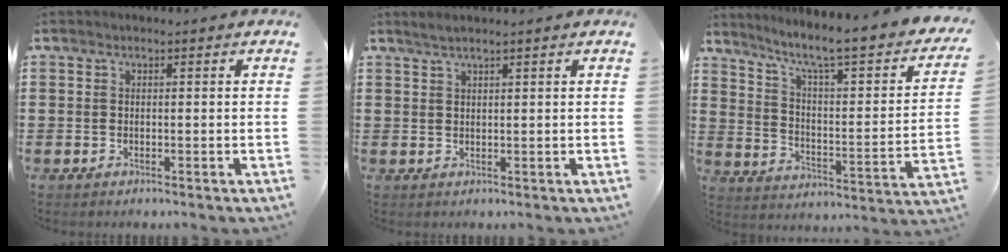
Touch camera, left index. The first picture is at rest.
{"total": 1.6, "force": [1.3, -0.3, 0.8], "torque": [-0.016, 0.000, 0.025]}
{"total": 6.4, "force": [4.7, 0.4, 4.3], "torque": [-0.098, -0.046, 0.065]}